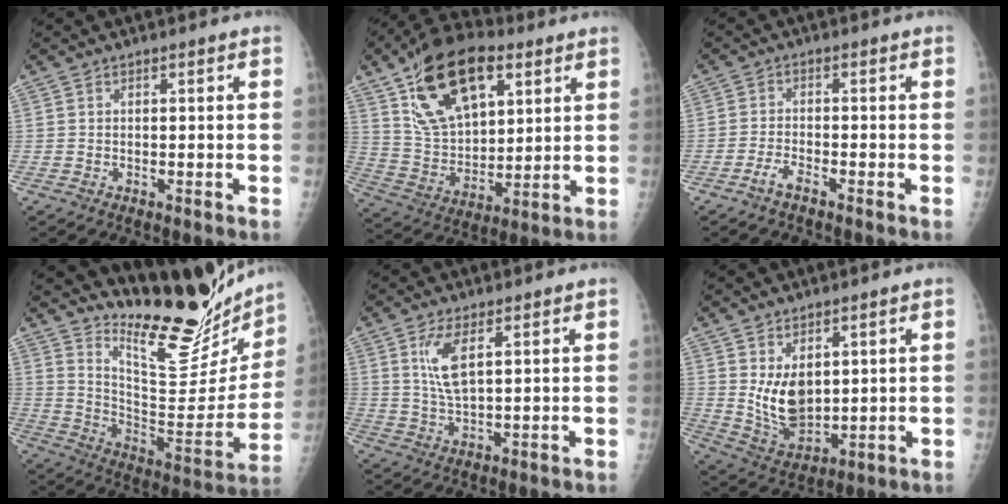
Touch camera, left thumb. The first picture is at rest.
{"total": 20.9, "force": [10.0, 11.4, 14.4], "torque": [-0.212, -0.028, 0.182]}
{"total": 2.4, "force": [-1.8, 0.5, 1.5], "torque": [-0.038, 0.009, -0.038]}
{"total": 24.4, "force": [20.8, 6.2, 11.1], "torque": [-0.125, -0.158, 0.308]}
{"total": 6.4, "force": [2.6, 2.3, 5.4], "torque": [-0.106, -0.016, 0.059]}
{"total": 9.2, "force": [2.5, 5.6, 6.9], "torque": [-0.101, -0.031, 0.069]}